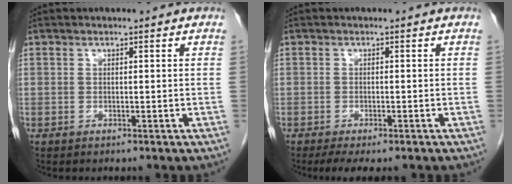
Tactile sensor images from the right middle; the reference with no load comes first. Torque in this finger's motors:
{"motor_torque": [0.76, -0.59, 0.03, 0.03]}